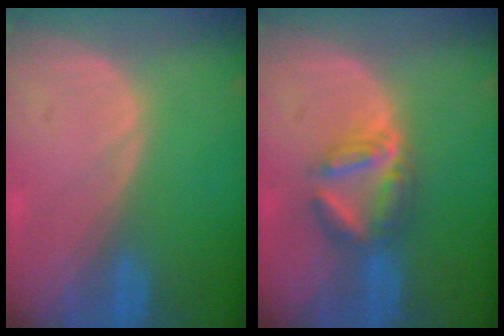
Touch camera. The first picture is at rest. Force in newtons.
{"total": 5.9, "press": 5.8, "slide": 1.4}